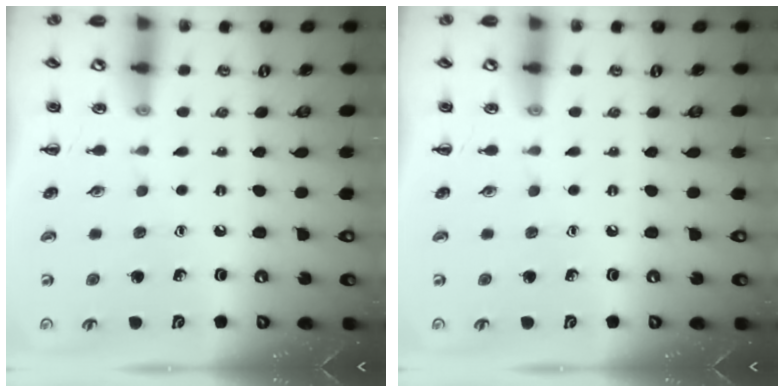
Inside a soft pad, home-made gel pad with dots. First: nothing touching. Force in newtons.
{"total": 0.0}